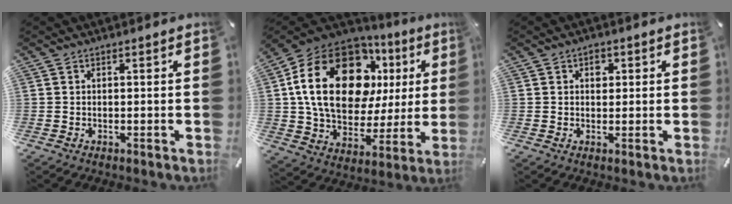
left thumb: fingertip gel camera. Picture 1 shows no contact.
{"total": 25.7, "force": [8.8, 16.2, 18.0], "torque": [-0.318, -0.029, 0.153]}
{"total": 2.4, "force": [0.8, 1.8, 1.3], "torque": [-0.004, -0.003, 0.007]}